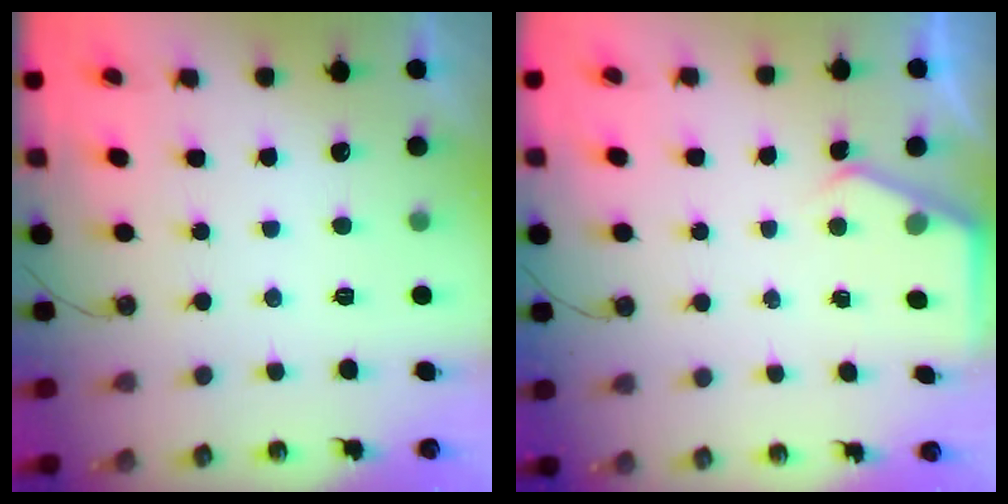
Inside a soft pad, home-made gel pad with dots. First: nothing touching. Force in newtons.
{"total": 2.2, "press": 2.2, "slide": 0.3}